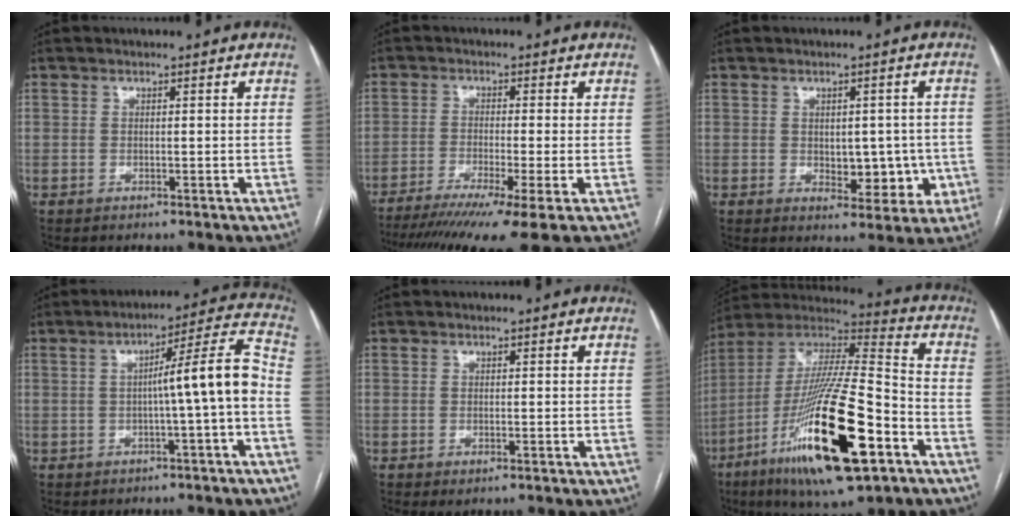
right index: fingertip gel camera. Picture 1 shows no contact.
{"total": 13.3, "force": [-9.7, -0.6, 9.2], "torque": [-0.135, -0.031, -0.152]}
{"total": 6.7, "force": [-0.8, 4.1, 5.3], "torque": [-0.054, 0.008, 0.003]}
{"total": 9.1, "force": [-1.5, -0.7, 9.0], "torque": [-0.128, 0.026, -0.022]}
{"total": 1.3, "force": [-0.5, 0.5, 1.0], "torque": [-0.016, -0.003, -0.003]}
{"total": 27.1, "force": [-11.3, 4.7, 24.2], "torque": [-0.462, -0.042, -0.192]}